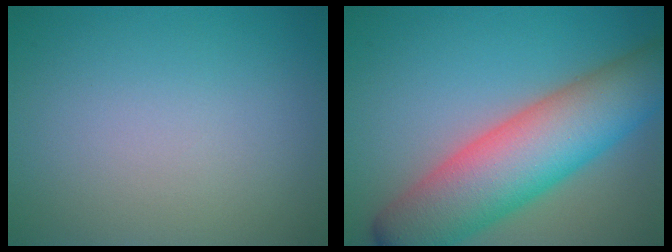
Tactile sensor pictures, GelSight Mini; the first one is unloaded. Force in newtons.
{"total": 11.2, "press": 11.2, "slide": 0.3}